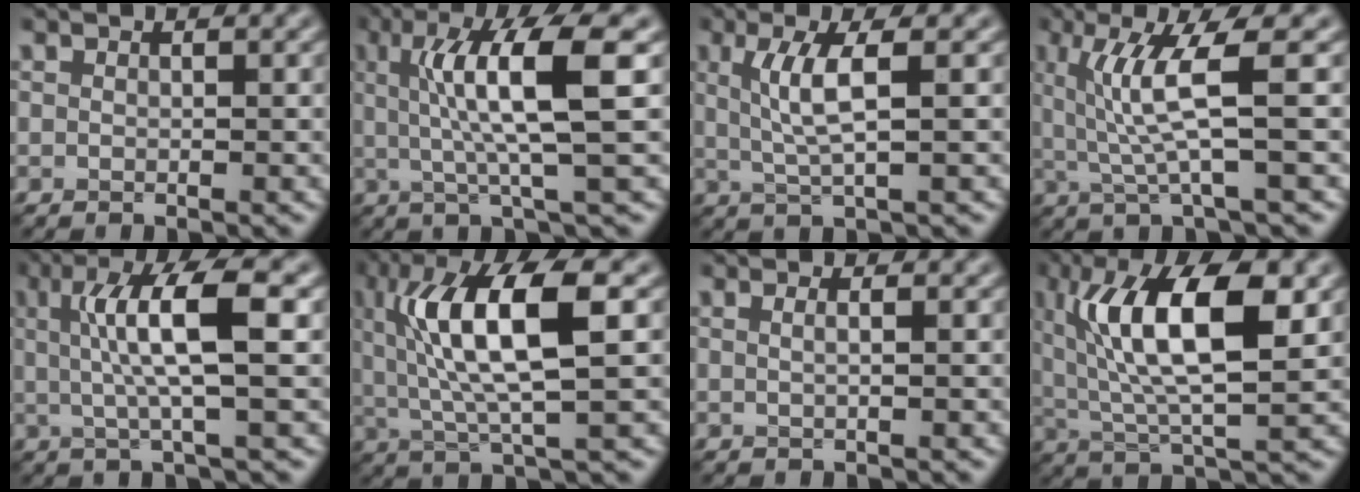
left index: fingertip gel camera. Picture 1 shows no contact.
{"total": 8.0, "force": [1.5, 1.5, 7.7], "torque": [-0.125, 0.004, 0.026]}
{"total": 4.1, "force": [0.8, 0.8, 3.9], "torque": [-0.079, -0.001, 0.019]}
{"total": 5.8, "force": [0.9, 0.8, 5.7], "torque": [-0.119, -0.003, 0.021]}
{"total": 7.1, "force": [1.2, 1.3, 6.9], "torque": [-0.123, 0.007, 0.021]}
{"total": 9.6, "force": [2.2, 2.5, 9.0], "torque": [-0.167, 0.003, 0.043]}
{"total": 1.7, "force": [0.5, 0.8, 1.4], "torque": [-0.007, -0.001, -0.010]}
{"total": 10.5, "force": [3.1, 3.4, 9.5], "torque": [-0.165, 0.003, 0.055]}